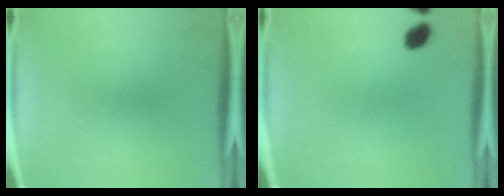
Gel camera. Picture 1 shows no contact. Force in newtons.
{"total": 2.8}